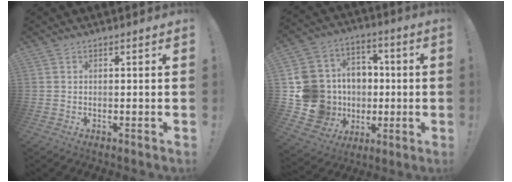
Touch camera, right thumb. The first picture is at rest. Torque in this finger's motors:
{"motor_torque": [1.68, 1.56, 1.17, -0.20, 0.04]}